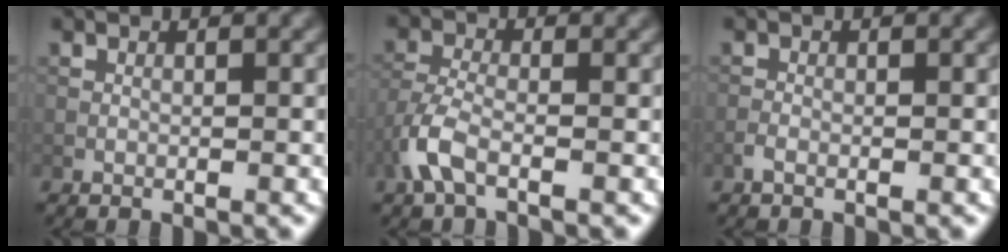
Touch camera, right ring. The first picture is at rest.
{"total": 3.4, "force": [-1.9, 1.3, 2.5], "torque": [-0.062, 0.002, -0.050]}
{"total": 0.7, "force": [-0.5, 0.3, 0.4], "torque": [-0.011, 0.001, -0.013]}